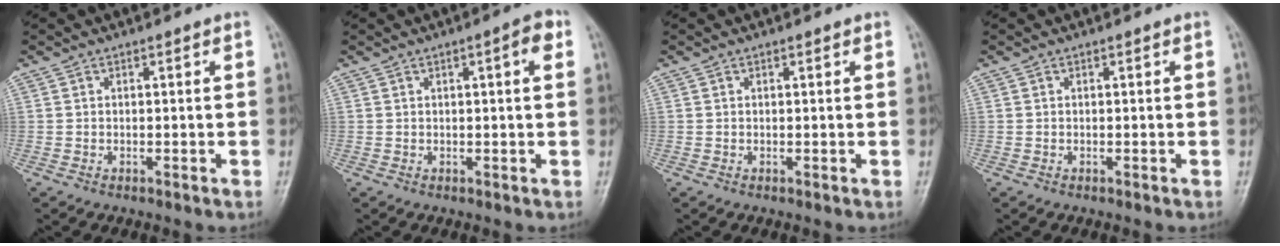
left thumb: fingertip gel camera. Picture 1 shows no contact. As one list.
[{"total": 3.5, "force": [1.2, 0.7, 3.2], "torque": [-0.042, 0.004, 0.015]}, {"total": 0.5, "force": [0.4, 0.2, 0.3], "torque": [-0.006, -0.002, 0.004]}, {"total": 0.0}]